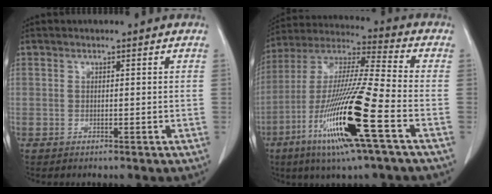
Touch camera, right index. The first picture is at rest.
{"total": 19.3, "force": [-7.7, 0.0, 17.7], "torque": [-0.378, -0.033, -0.150]}